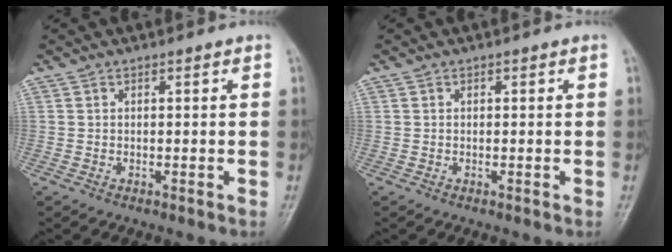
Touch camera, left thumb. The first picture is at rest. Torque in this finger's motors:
{"motor_torque": [-0.17, 0.17, -0.07, 0.05, 0.00]}